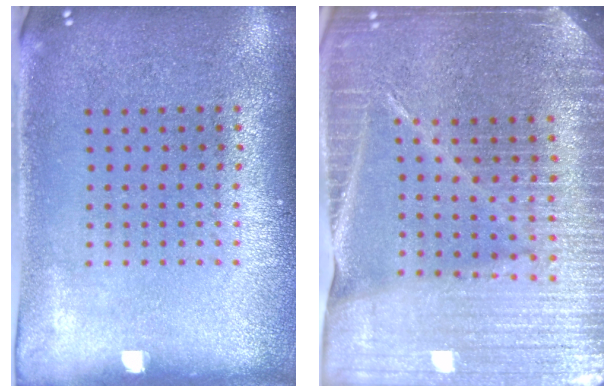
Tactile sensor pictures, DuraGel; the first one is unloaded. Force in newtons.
{"total": 5.0, "press": 4.5, "slide": 2.2}